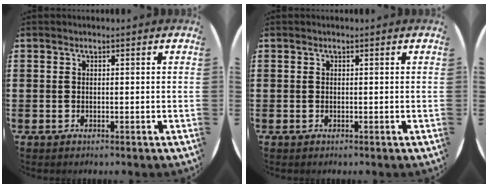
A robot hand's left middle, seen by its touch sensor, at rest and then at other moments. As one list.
[{"total": 0.0}]